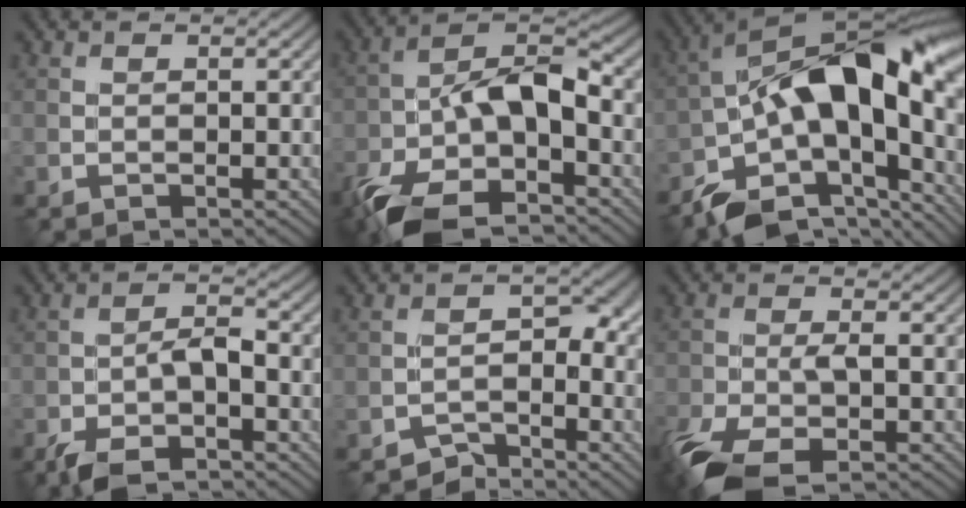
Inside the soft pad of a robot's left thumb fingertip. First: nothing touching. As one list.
[{"total": 13.4, "force": [-6.0, 6.0, 10.4], "torque": [-0.202, -0.017, -0.120]}, {"total": 16.1, "force": [-4.5, 7.8, 13.3], "torque": [-0.205, 0.009, -0.088]}, {"total": 6.2, "force": [-3.5, 2.4, 4.6], "torque": [-0.085, 0.002, -0.073]}, {"total": 3.5, "force": [-2.8, 1.7, 1.3], "torque": [-0.008, 0.007, -0.048]}, {"total": 8.6, "force": [-5.1, 3.2, 6.1], "torque": [-0.134, -0.024, -0.097]}]